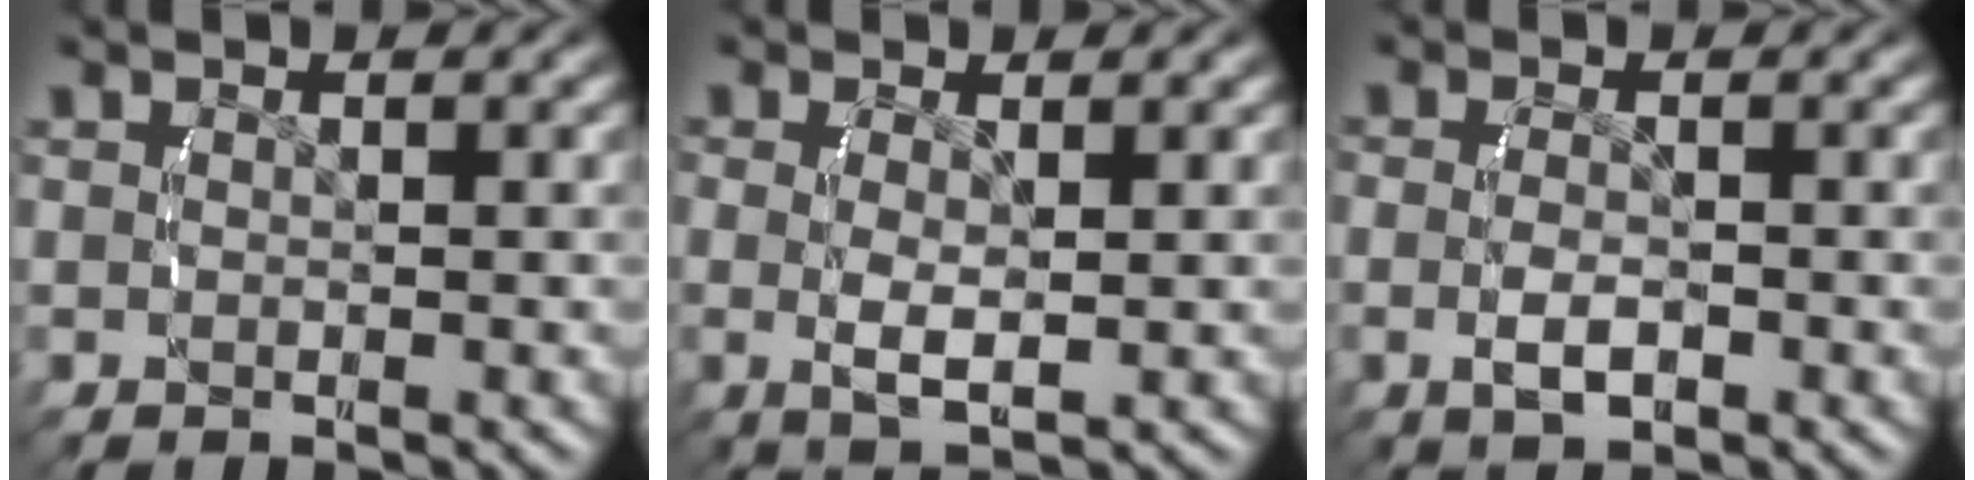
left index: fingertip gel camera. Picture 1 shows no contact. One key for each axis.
{"total": 2.8, "fx": 0.0, "fy": 1.2, "fz": 2.5, "tx": -0.053, "ty": -0.014, "tz": 0.006}
{"total": 2.6, "fx": -1.0, "fy": 1.3, "fz": 2.0, "tx": -0.036, "ty": -0.008, "tz": -0.014}